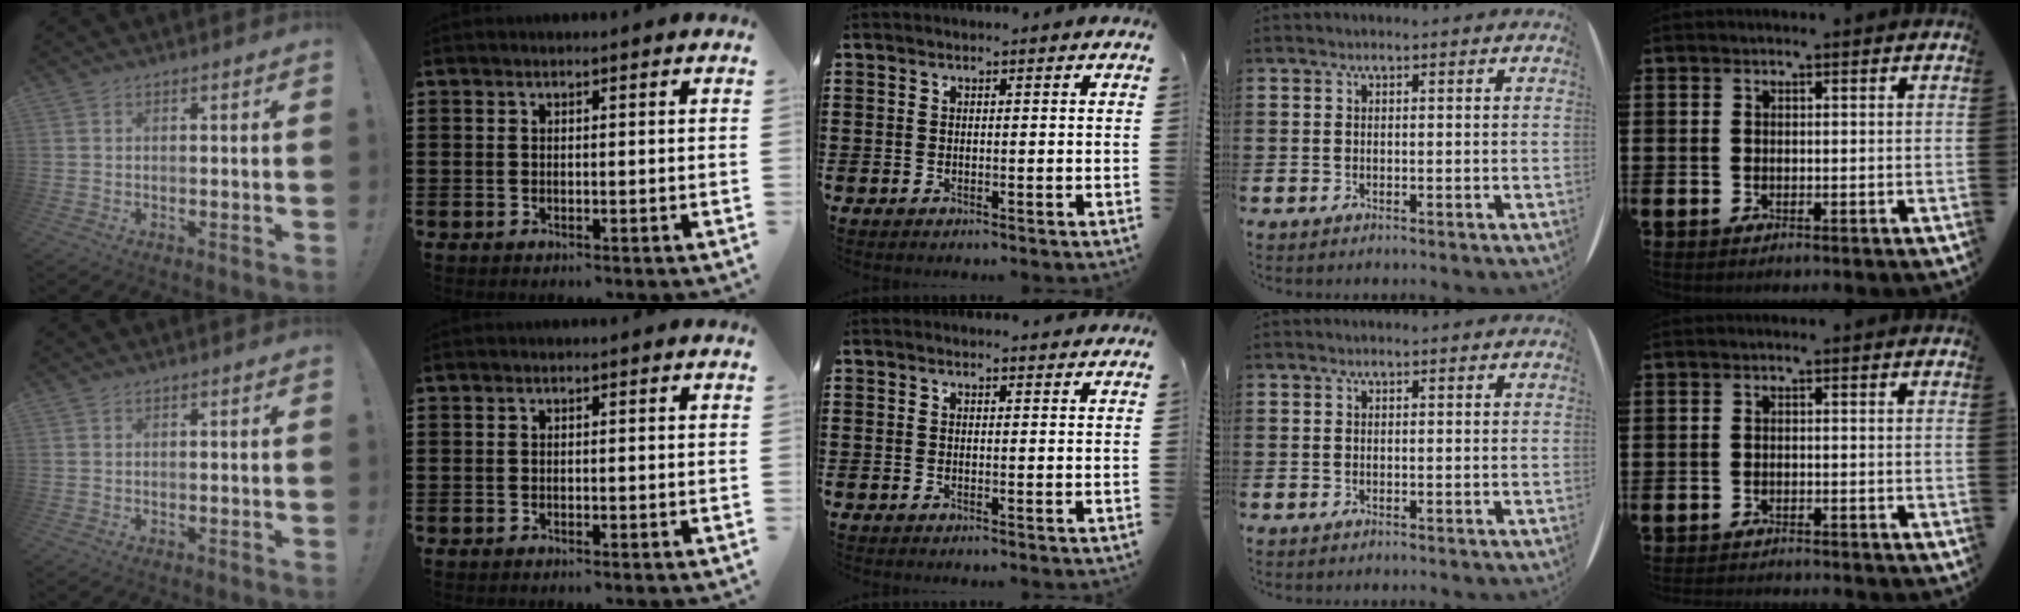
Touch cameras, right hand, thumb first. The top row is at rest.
{"middle": {"total": 1.0, "force": [1.0, -0.1, 0.1], "torque": [0.005, -0.005, 0.017]}, "little": {"total": 1.2, "force": [-1.1, -0.1, -0.1], "torque": [-0.001, 0.001, -0.024]}}